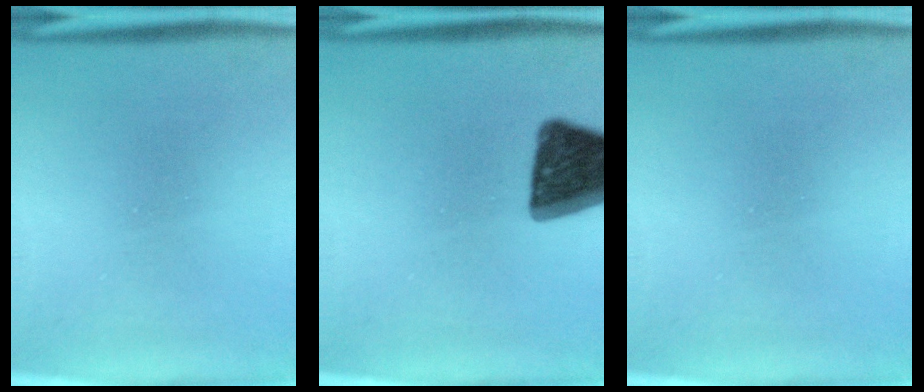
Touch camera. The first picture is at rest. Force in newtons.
{"total": 14.4}
{"total": 0.0}